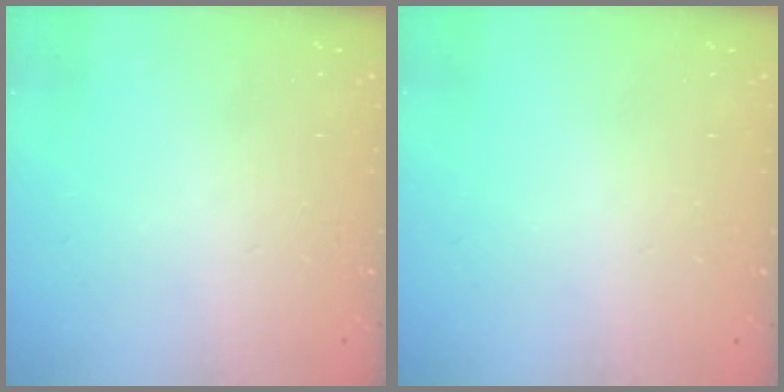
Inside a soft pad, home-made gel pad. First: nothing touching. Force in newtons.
{"total": 0.6, "press": 0.6, "slide": 0.2}